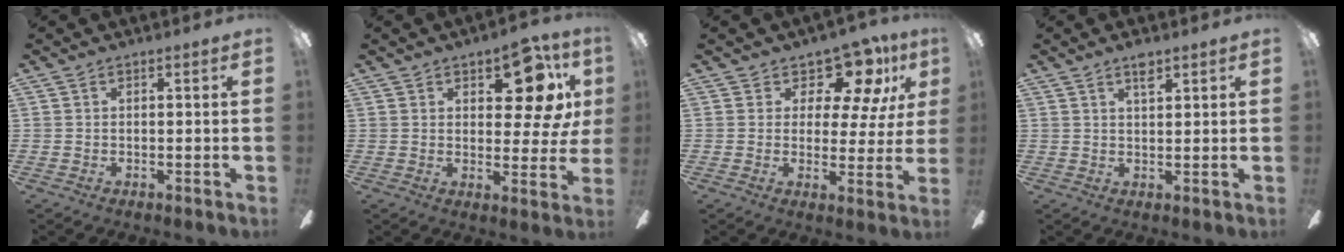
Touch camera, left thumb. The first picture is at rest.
{"total": 13.2, "force": [5.9, 6.3, 9.9], "torque": [-0.124, -0.017, 0.099]}
{"total": 11.5, "force": [8.3, 5.6, 5.8], "torque": [-0.093, -0.055, 0.150]}
{"total": 3.5, "force": [2.5, 1.0, 2.3], "torque": [-0.037, -0.003, 0.040]}